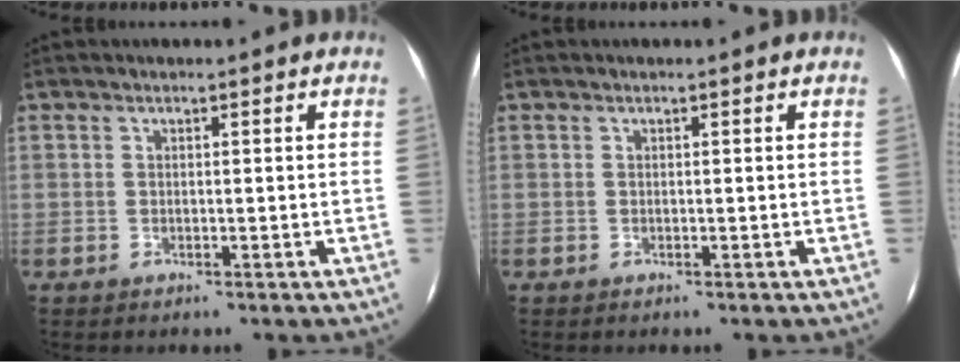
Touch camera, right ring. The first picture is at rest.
{"total": 0.0}